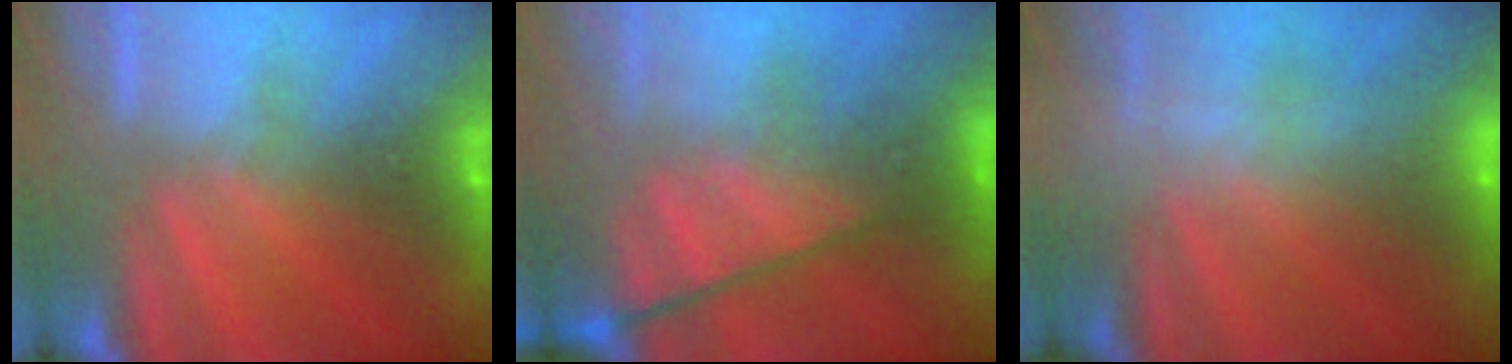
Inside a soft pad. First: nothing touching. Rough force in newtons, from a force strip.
{"total": 7.7}
{"total": 2.5}